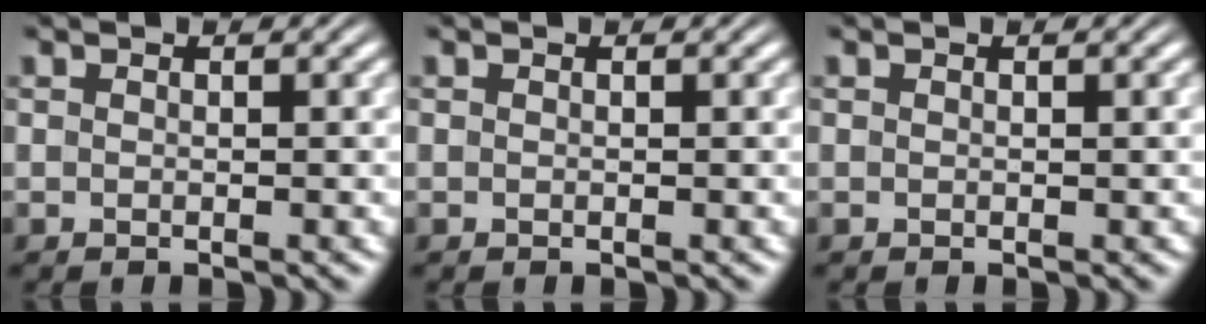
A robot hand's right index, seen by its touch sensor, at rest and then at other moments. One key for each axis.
{"total": 0.0}
{"total": 0.0}